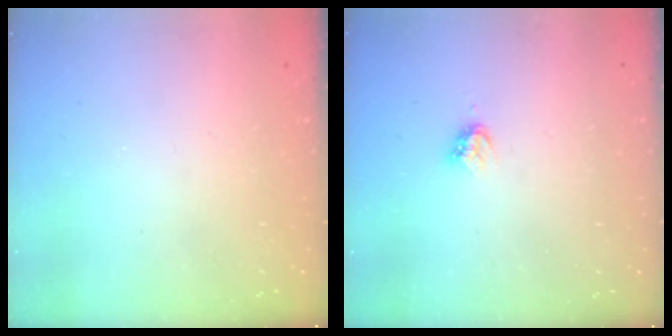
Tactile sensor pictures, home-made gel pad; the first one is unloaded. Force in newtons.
{"total": 3.5, "press": 3.4, "slide": 0.3}